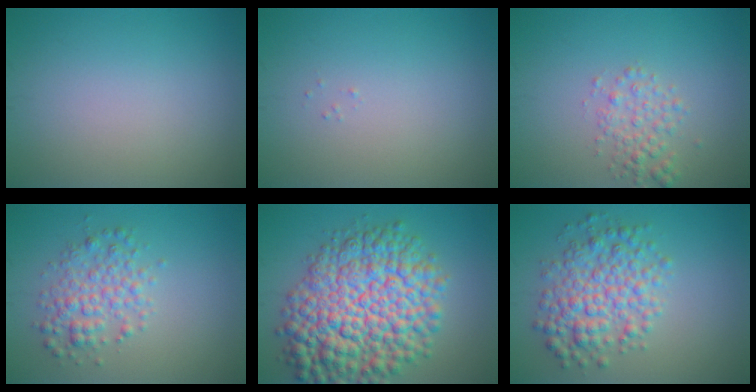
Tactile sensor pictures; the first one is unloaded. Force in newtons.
{"total": 0.0}
{"total": 2.2, "press": 2.2, "slide": 0.1}
{"total": 3.4, "press": 3.4, "slide": 0.1}
{"total": 12.8, "press": 12.8, "slide": 0.3}
{"total": 5.5, "press": 5.5, "slide": 0.1}